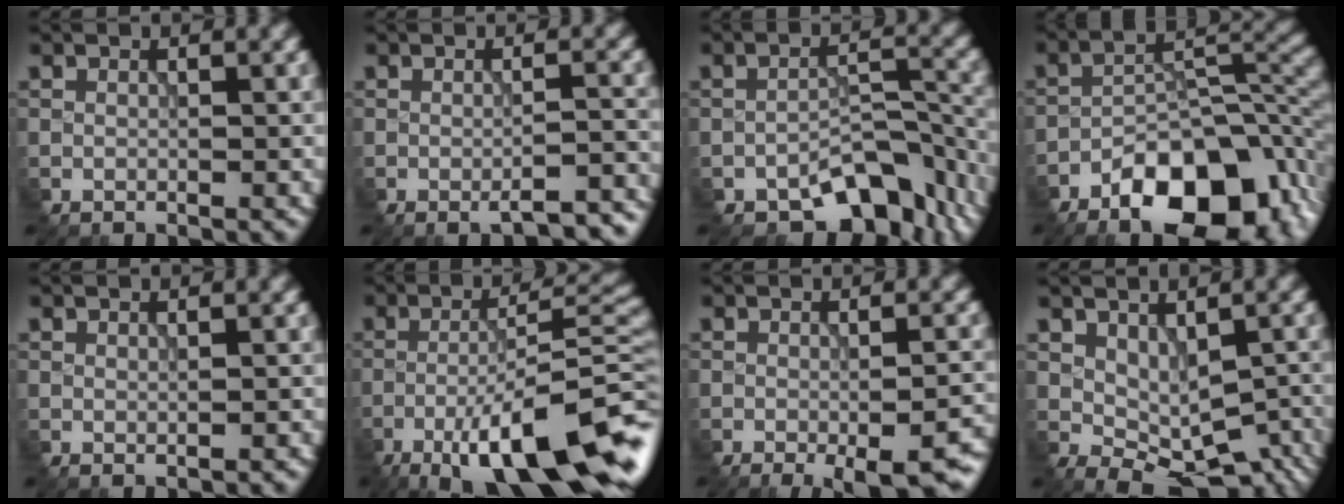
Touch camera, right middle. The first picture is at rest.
{"total": 3.4, "force": [-2.5, 0.6, 2.3], "torque": [-0.030, 0.002, -0.035]}
{"total": 6.4, "force": [-4.6, 3.0, 3.2], "torque": [-0.034, -0.001, -0.070]}
{"total": 10.6, "force": [-6.4, 5.0, 6.8], "torque": [-0.088, 0.001, -0.114]}
{"total": 0.0}
{"total": 13.2, "force": [-7.2, 3.0, 10.7], "torque": [-0.173, 0.000, -0.114]}
{"total": 6.4, "force": [-3.4, 1.8, 5.1], "torque": [-0.071, -0.013, -0.042]}
{"total": 5.3, "force": [-0.3, 3.2, 4.2], "torque": [-0.062, -0.017, 0.011]}